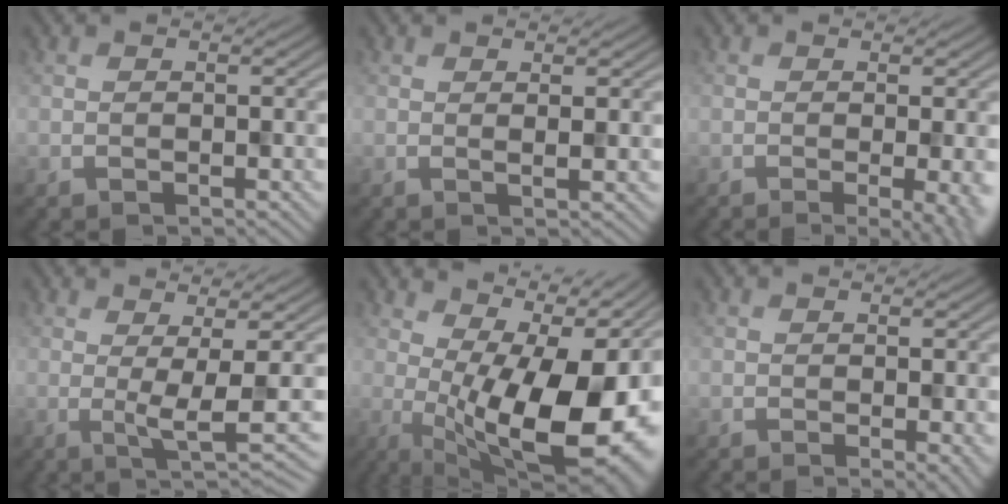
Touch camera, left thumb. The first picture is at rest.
{"total": 1.5, "force": [0.8, 0.1, 1.2], "torque": [-0.014, 0.002, 0.010]}
{"total": 6.5, "force": [-2.4, 1.8, 5.8], "torque": [-0.072, -0.002, -0.020]}
{"total": 4.3, "force": [0.6, 0.5, 4.2], "torque": [-0.070, -0.003, 0.013]}
{"total": 17.3, "force": [0.9, 7.1, 15.8], "torque": [-0.203, -0.009, 0.022]}
{"total": 3.0, "force": [-1.2, 0.6, 2.6], "torque": [-0.043, 0.001, -0.009]}